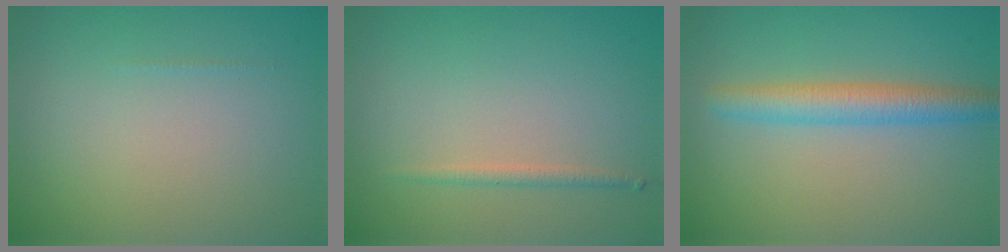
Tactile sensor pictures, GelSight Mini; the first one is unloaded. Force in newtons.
{"total": 1.1, "press": 1.1, "slide": 0.0}
{"total": 3.6, "press": 3.6, "slide": 0.2}